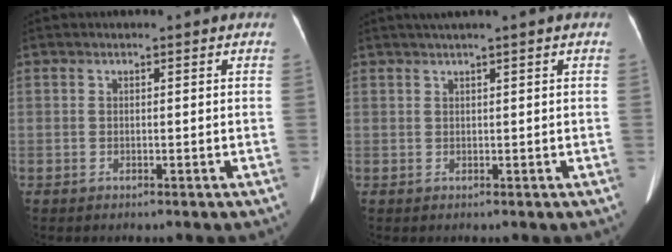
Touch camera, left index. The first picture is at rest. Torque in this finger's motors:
{"motor_torque": [-0.28, 0.08, -0.14, 0.01]}